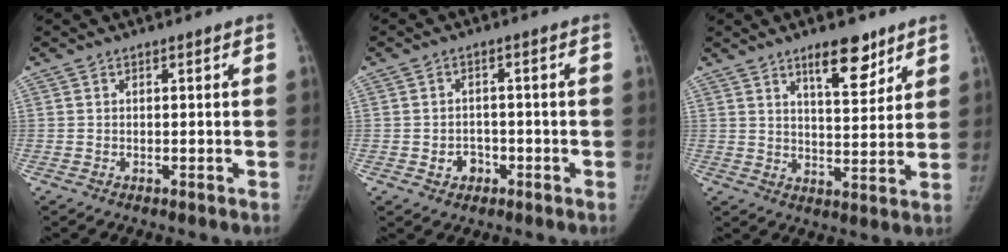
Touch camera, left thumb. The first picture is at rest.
{"total": 4.1, "force": [-1.5, 3.6, 1.4], "torque": [0.002, 0.013, -0.019]}
{"total": 9.3, "force": [6.2, 3.4, 6.1], "torque": [-0.068, -0.041, 0.099]}